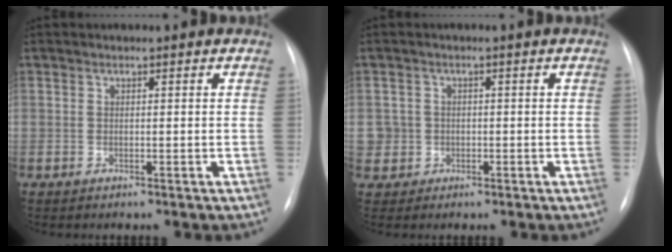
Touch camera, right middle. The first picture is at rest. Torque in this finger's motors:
{"motor_torque": [-0.52, -0.27, -0.01, 0.00]}